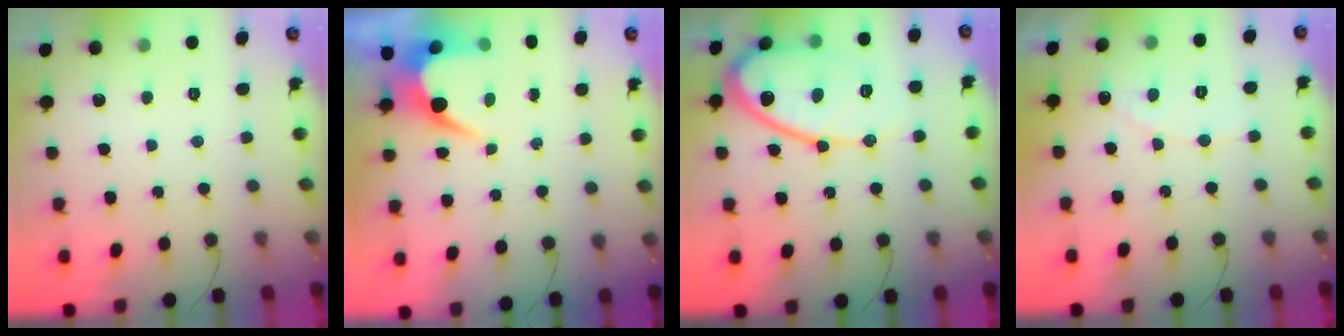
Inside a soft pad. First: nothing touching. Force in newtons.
{"total": 6.4, "press": 6.4, "slide": 0.4}
{"total": 14.2, "press": 14.2, "slide": 1.1}
{"total": 4.5, "press": 4.5, "slide": 0.2}